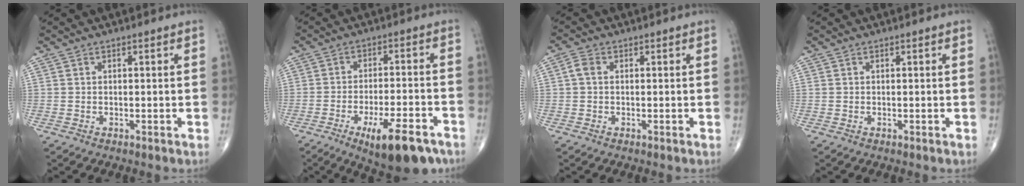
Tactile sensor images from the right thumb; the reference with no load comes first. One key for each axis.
{"total": 13.1, "fx": -7.6, "fy": 4.2, "fz": 9.8, "tx": -0.138, "ty": 0.032, "tz": -0.107}
{"total": 1.9, "fx": 0.1, "fy": 1.3, "fz": 1.4, "tx": -0.027, "ty": 0.005, "tz": -0.001}
{"total": 0.0}